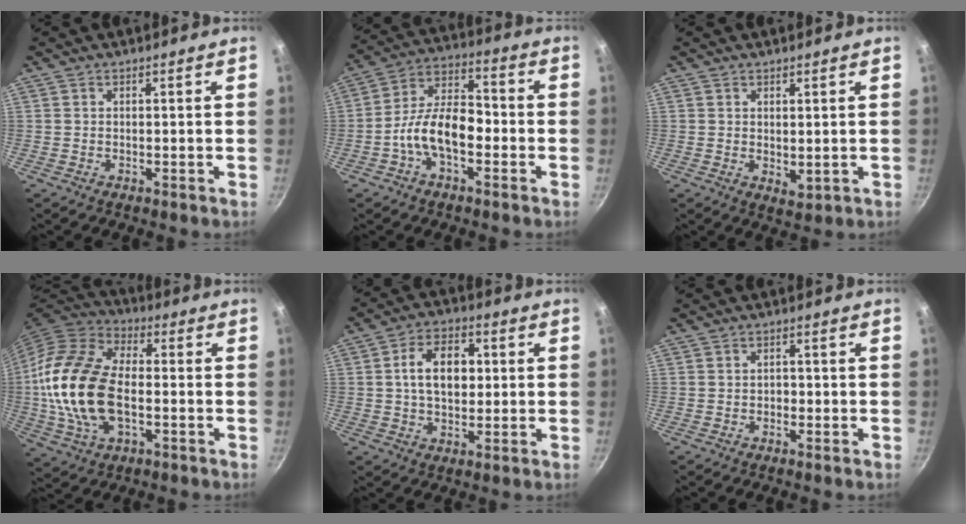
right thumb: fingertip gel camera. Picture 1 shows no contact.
{"total": 11.5, "force": [-3.7, 6.2, 8.9], "torque": [-0.137, 0.051, -0.078]}
{"total": 2.6, "force": [1.0, 1.4, 2.0], "torque": [-0.026, -0.015, 0.016]}
{"total": 21.1, "force": [-1.9, 12.3, 17.0], "torque": [-0.330, 0.027, -0.043]}
{"total": 12.0, "force": [1.4, 7.9, 8.8], "torque": [-0.119, 0.017, 0.013]}
{"total": 1.3, "force": [-0.5, 1.0, 0.7], "torque": [-0.007, 0.008, -0.007]}